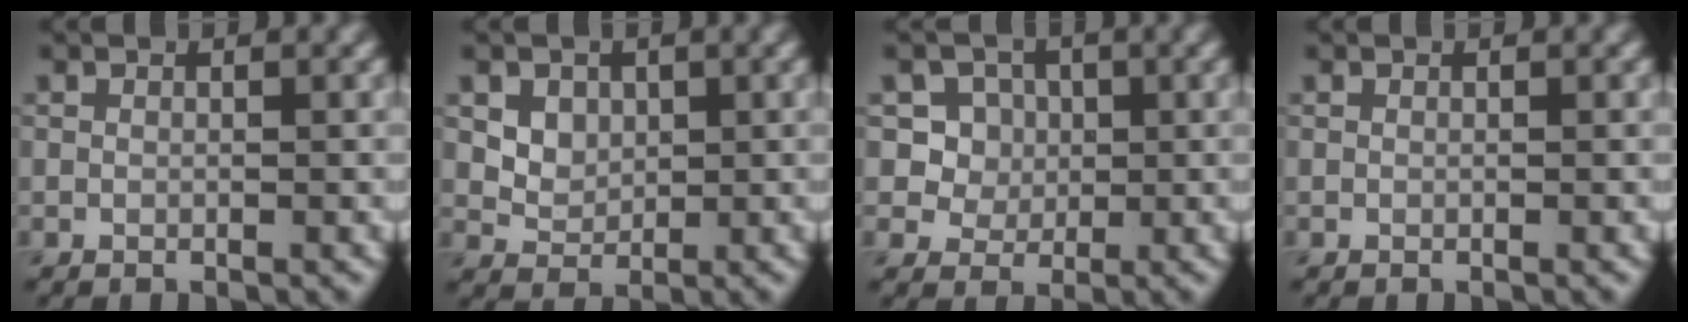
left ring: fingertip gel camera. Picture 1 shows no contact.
{"total": 4.1, "force": [1.8, 3.1, 2.0], "torque": [-0.047, 0.003, 0.041]}
{"total": 5.8, "force": [2.1, 4.9, 2.3], "torque": [-0.032, 0.005, 0.029]}
{"total": 0.0}